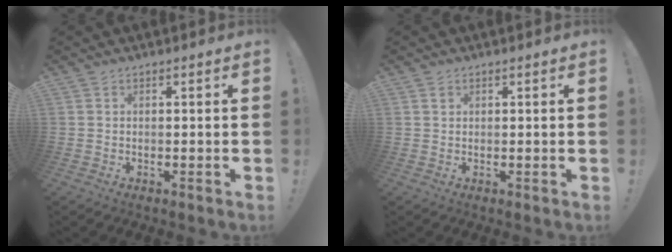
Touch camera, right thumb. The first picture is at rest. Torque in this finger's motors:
{"motor_torque": [0.11, 0.03, 0.02, 0.14, -0.12]}